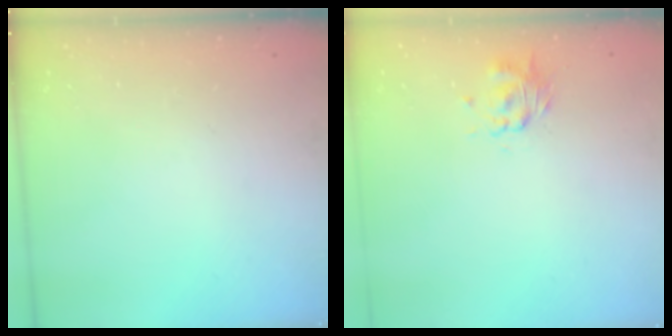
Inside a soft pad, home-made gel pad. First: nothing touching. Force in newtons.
{"total": 2.8, "press": 2.7, "slide": 0.7}